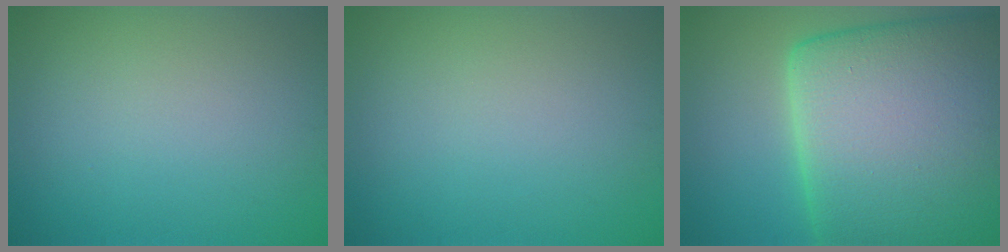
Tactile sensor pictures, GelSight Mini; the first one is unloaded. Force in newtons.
{"total": 0.0}
{"total": 19.9, "press": 19.8, "slide": 1.3}